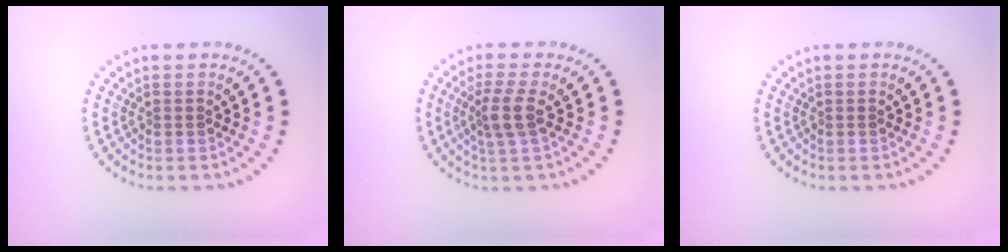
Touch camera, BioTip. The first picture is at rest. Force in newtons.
{"total": 2.5, "press": 2.0, "slide": 1.6}
{"total": 0.0}